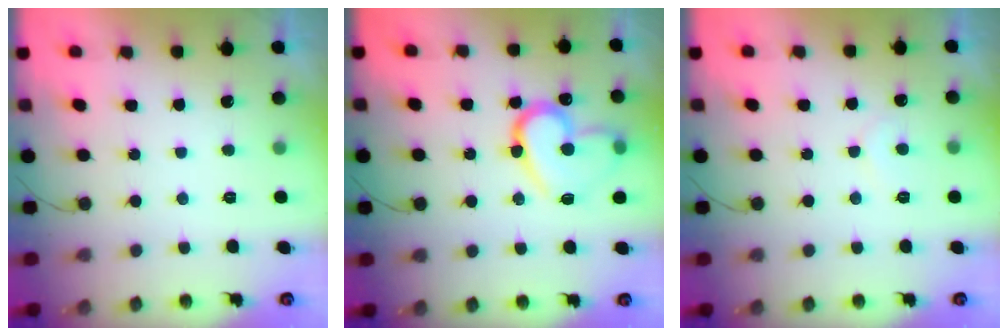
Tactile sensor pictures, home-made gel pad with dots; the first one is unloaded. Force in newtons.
{"total": 15.7, "press": 15.6, "slide": 1.7}
{"total": 5.1, "press": 5.1, "slide": 0.5}